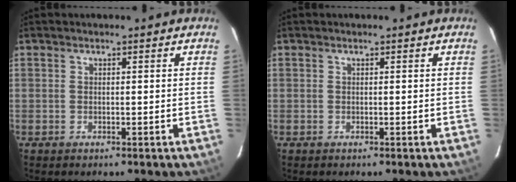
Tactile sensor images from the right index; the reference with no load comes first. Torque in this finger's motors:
{"motor_torque": [0.00, 0.00, 0.00, 0.00]}